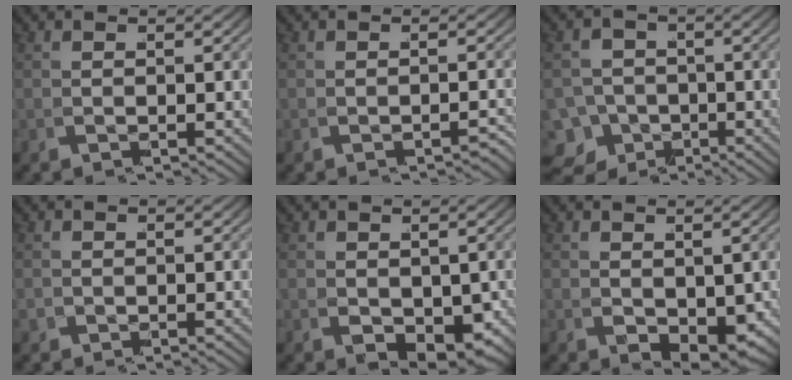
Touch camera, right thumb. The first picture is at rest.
{"total": 1.5, "force": [-1.4, -0.3, -0.2], "torque": [-0.015, -0.007, -0.019]}
{"total": 7.2, "force": [-3.1, 6.0, 2.3], "torque": [-0.044, -0.048, -0.038]}
{"total": 0.6, "force": [-0.3, 0.2, -0.5], "torque": [0.006, -0.005, 0.001]}
{"total": 3.2, "force": [-0.7, 1.8, 2.5], "torque": [-0.047, -0.018, 0.001]}
{"total": 2.4, "force": [-0.2, 1.3, 2.0], "torque": [-0.040, -0.016, 0.008]}